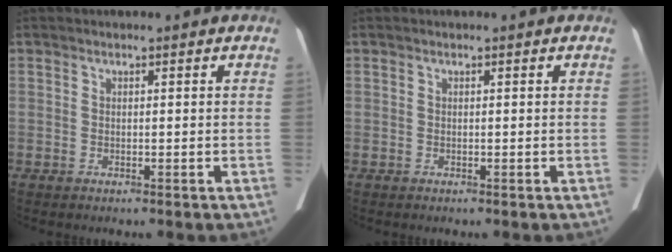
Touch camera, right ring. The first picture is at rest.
{"total": 0.0}